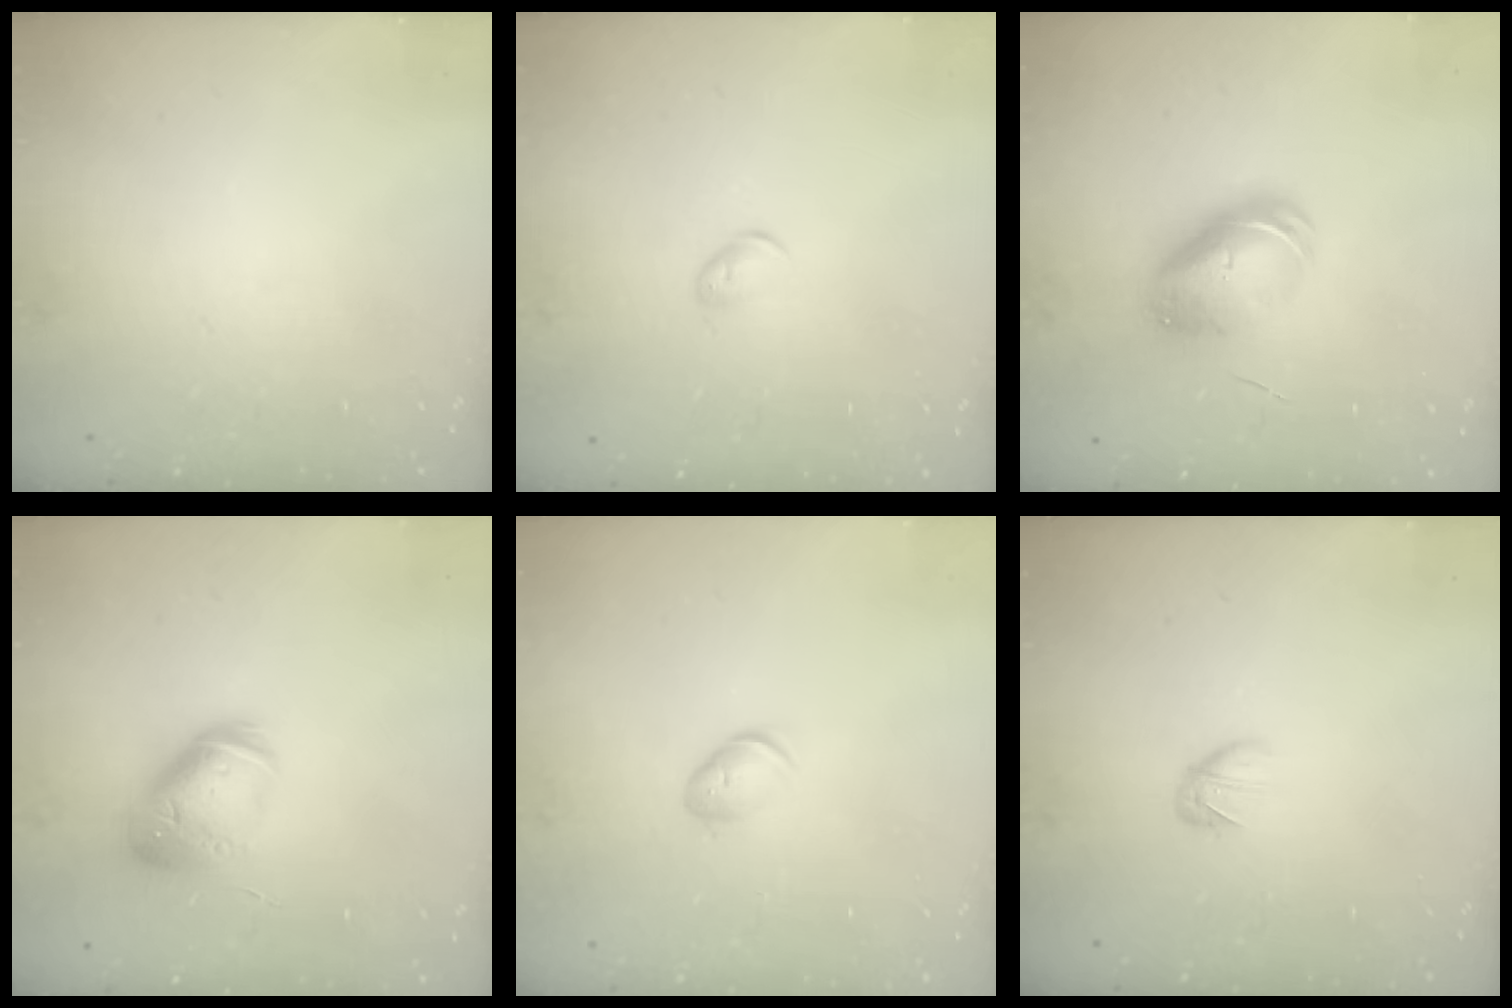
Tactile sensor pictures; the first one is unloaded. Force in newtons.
{"total": 6.7, "press": 6.6, "slide": 1.2}
{"total": 9.2, "press": 9.1, "slide": 1.6}
{"total": 14.2, "press": 14.1, "slide": 2.0}
{"total": 7.1, "press": 7.0, "slide": 1.2}
{"total": 3.2, "press": 3.1, "slide": 0.9}